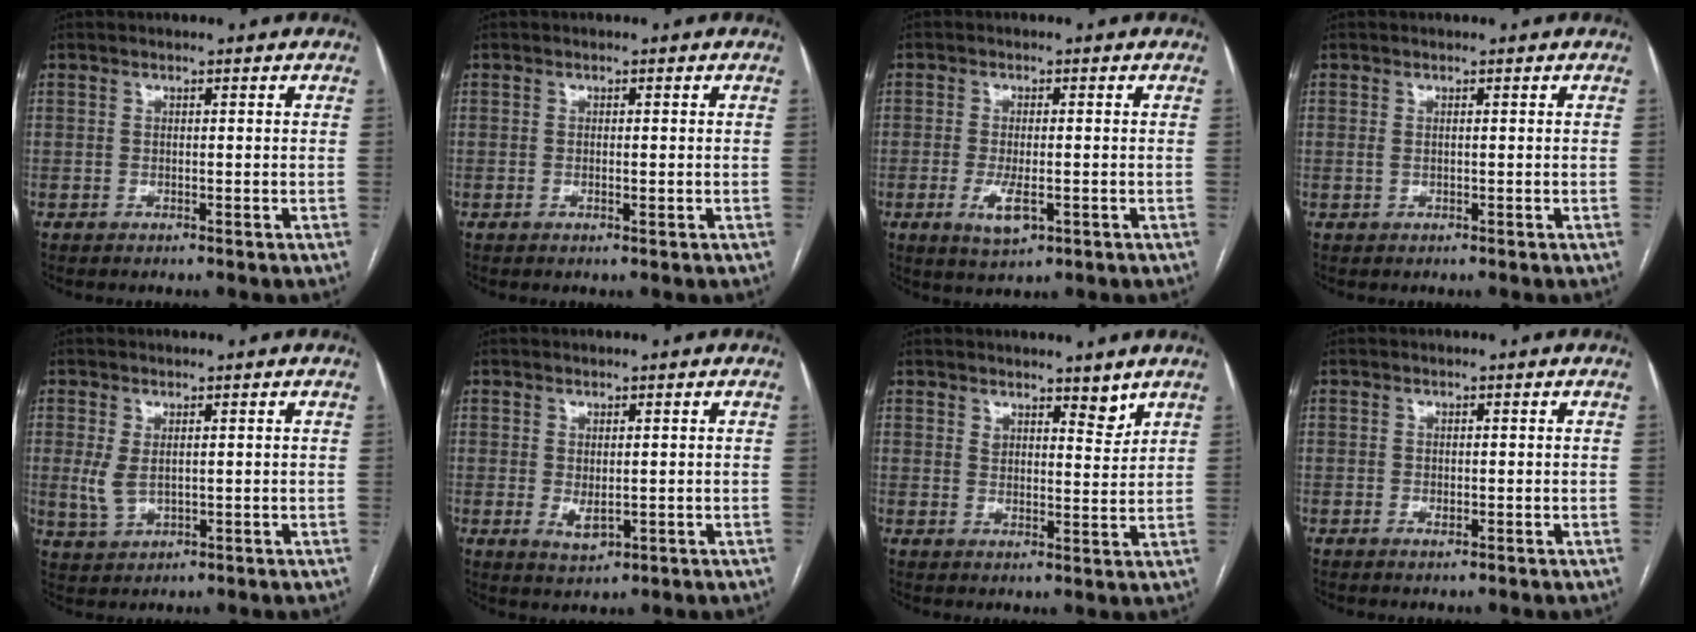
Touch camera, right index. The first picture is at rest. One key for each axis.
{"total": 0.9, "fx": -0.2, "fy": 0.1, "fz": 0.9, "tx": -0.018, "ty": -0.002, "tz": -0.001}
{"total": 4.8, "fx": -1.6, "fy": 1.5, "fz": 4.3, "tx": -0.084, "ty": -0.009, "tz": -0.021}
{"total": 0.6, "fx": 0.1, "fy": 0.3, "fz": 0.6, "tx": -0.012, "ty": 0.002, "tz": 0.003}
{"total": 3.7, "fx": 0.4, "fy": 1.9, "fz": 3.1, "tx": -0.074, "ty": -0.001, "tz": 0.018}
{"total": 2.9, "fx": -0.3, "fy": 1.4, "fz": 2.5, "tx": -0.044, "ty": -0.009, "tz": 0.005}
{"total": 4.1, "fx": 3.4, "fy": 1.5, "fz": 1.7, "tx": -0.024, "ty": -0.010, "tz": 0.053}
{"total": 0.7, "fx": -0.4, "fy": 0.4, "fz": 0.4, "tx": -0.006, "ty": 0.001, "tz": -0.005}